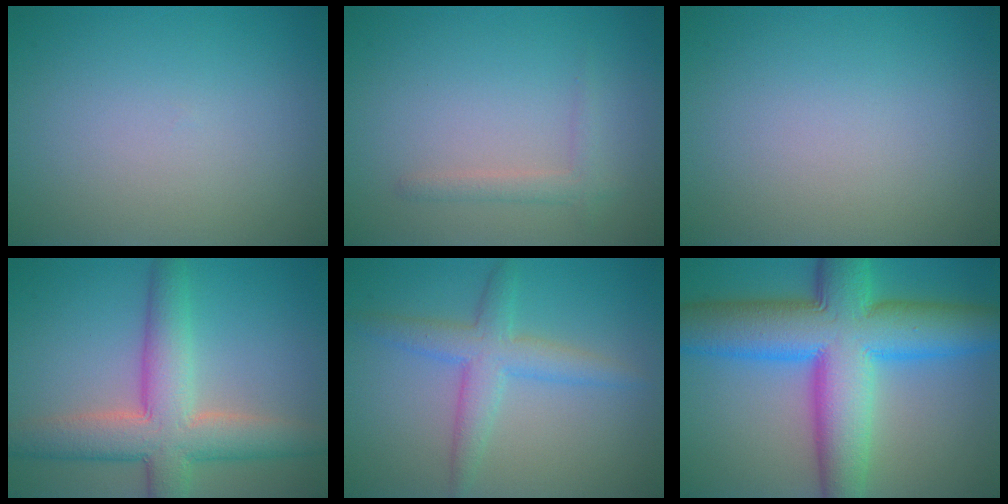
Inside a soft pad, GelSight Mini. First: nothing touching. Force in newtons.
{"total": 1.4, "press": 1.4, "slide": 0.1}
{"total": 0.0}
{"total": 7.4, "press": 7.4, "slide": 0.4}
{"total": 3.8, "press": 3.8, "slide": 0.2}
{"total": 13.6, "press": 13.6, "slide": 0.4}